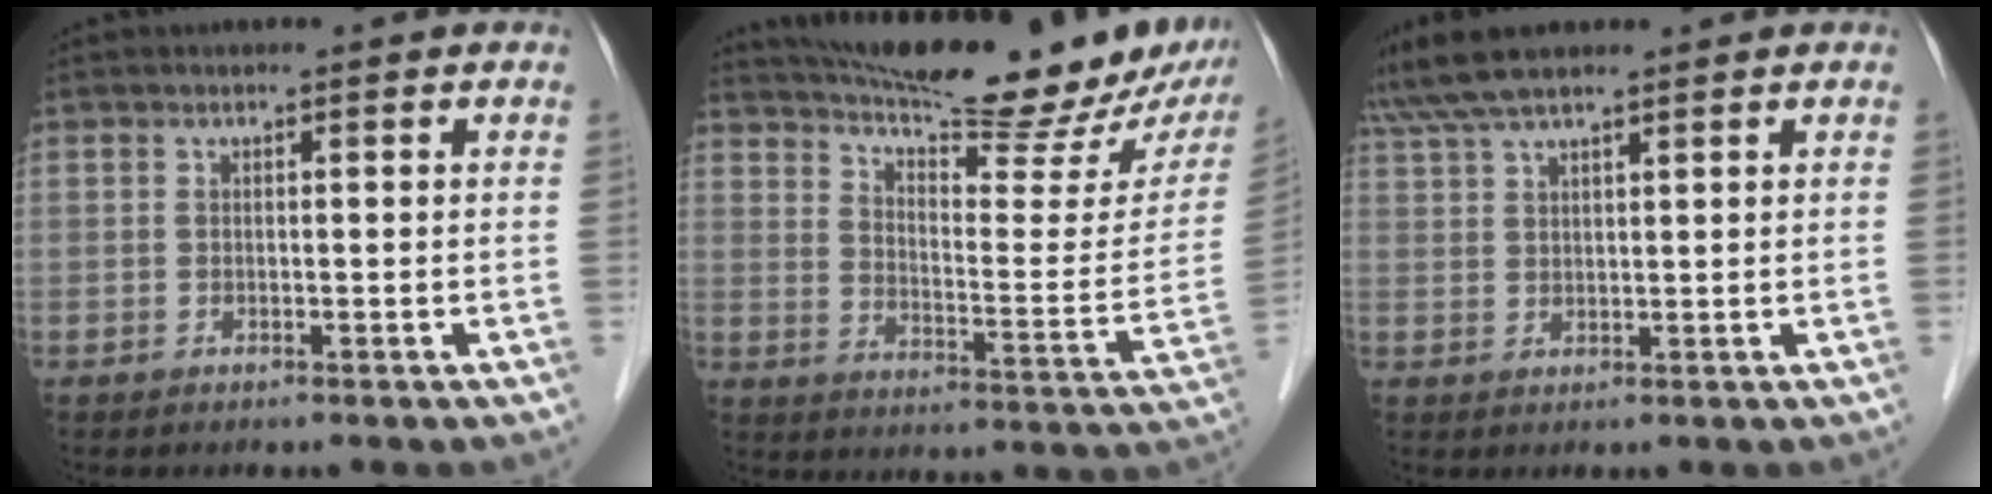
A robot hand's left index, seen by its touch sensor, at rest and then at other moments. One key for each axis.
{"total": 26.3, "fx": 22.2, "fy": 3.2, "fz": 13.8, "tx": -0.215, "ty": -0.043, "tz": 0.296}
{"total": 6.4, "fx": 5.5, "fy": 0.8, "fz": 3.2, "tx": -0.066, "ty": 0.036, "tz": 0.104}